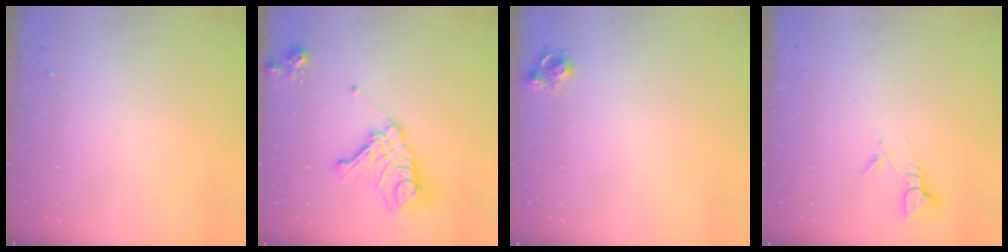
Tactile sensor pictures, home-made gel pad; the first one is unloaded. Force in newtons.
{"total": 17.5, "press": 17.4, "slide": 2.0}
{"total": 7.3, "press": 7.2, "slide": 0.8}
{"total": 3.8, "press": 3.8, "slide": 0.3}